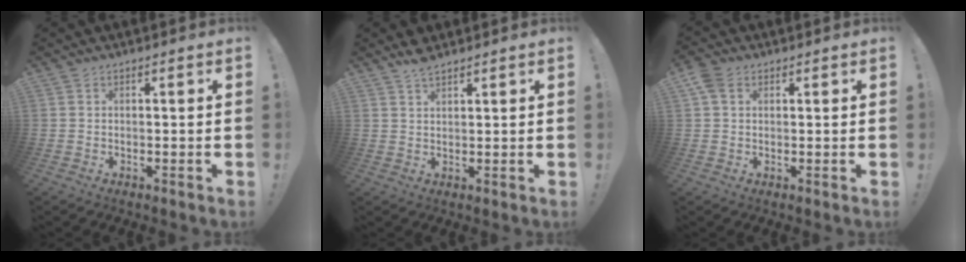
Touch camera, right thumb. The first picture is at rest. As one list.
[{"total": 3.7, "force": [3.1, 0.9, 1.7], "torque": [-0.025, -0.017, 0.055]}, {"total": 4.3, "force": [1.9, 3.0, 2.5], "torque": [-0.048, 0.002, 0.040]}]